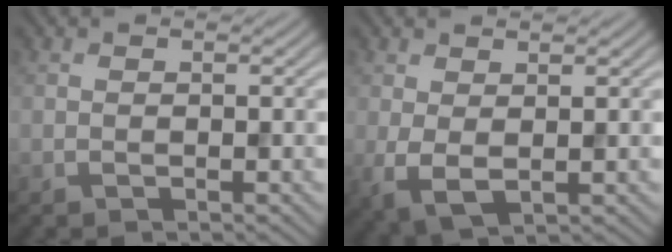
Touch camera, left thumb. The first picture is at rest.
{"total": 3.3, "force": [0.6, 1.7, 2.8], "torque": [-0.072, -0.006, 0.012]}